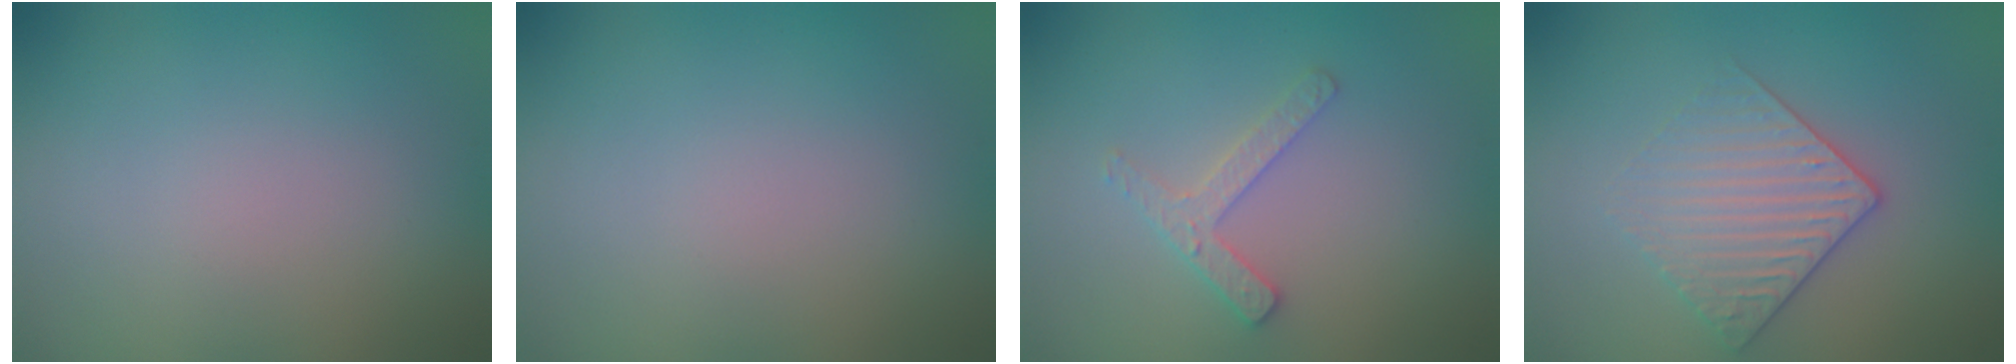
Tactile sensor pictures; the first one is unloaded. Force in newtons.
{"total": 0.0}
{"total": 2.3, "press": 2.2, "slide": 0.4}
{"total": 3.1, "press": 2.8, "slide": 1.3}